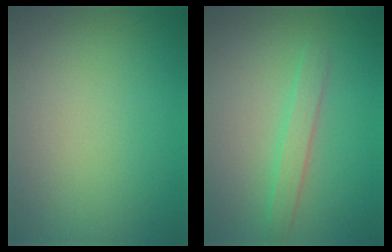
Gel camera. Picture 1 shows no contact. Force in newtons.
{"total": 1.9, "press": 1.9, "slide": 0.1}